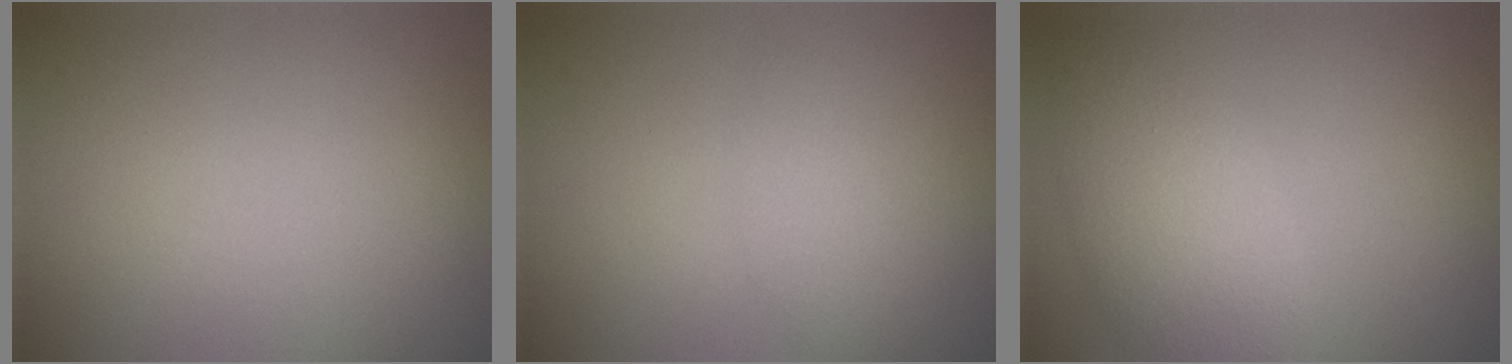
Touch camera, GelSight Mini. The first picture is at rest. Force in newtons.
{"total": 1.7, "press": 1.7, "slide": 0.1}
{"total": 5.5, "press": 5.5, "slide": 0.3}